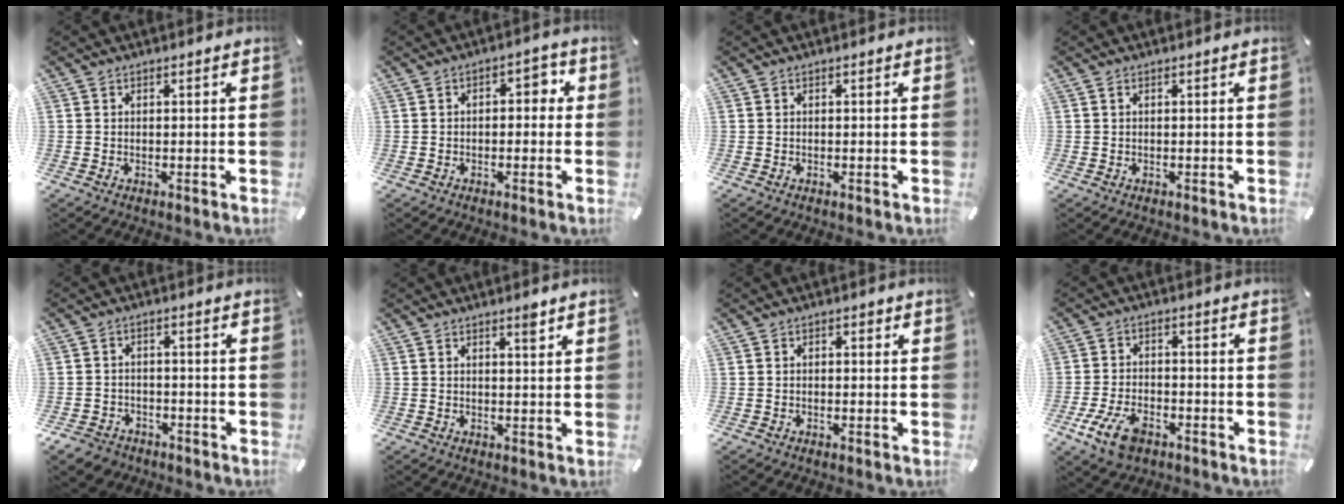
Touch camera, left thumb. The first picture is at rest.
{"total": 3.5, "force": [-0.7, 2.3, 2.6], "torque": [-0.039, 0.012, -0.022]}
{"total": 0.0}
{"total": 0.6, "force": [0.1, 0.2, 0.5], "torque": [-0.010, 0.002, 0.001]}
{"total": 4.4, "force": [-3.1, 2.9, 0.7], "torque": [-0.032, 0.012, -0.065]}
{"total": 2.3, "force": [1.6, 0.5, 1.5], "torque": [-0.025, -0.003, 0.026]}
{"total": 1.0, "force": [-0.2, 0.7, 0.7], "torque": [-0.016, 0.004, -0.006]}
{"total": 8.9, "force": [-4.7, 5.1, 5.6], "torque": [-0.130, 0.012, -0.087]}